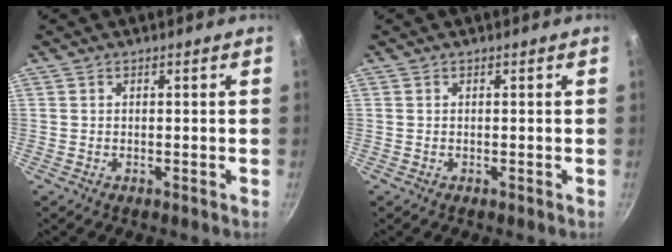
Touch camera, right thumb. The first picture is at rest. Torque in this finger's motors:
{"motor_torque": [-0.01, 0.01, 0.00, 0.00, 0.00]}